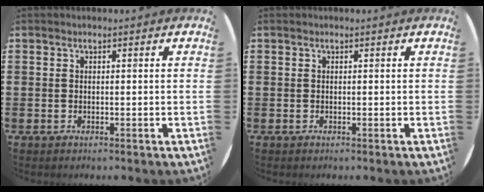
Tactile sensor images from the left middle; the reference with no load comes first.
{"total": 0.0}